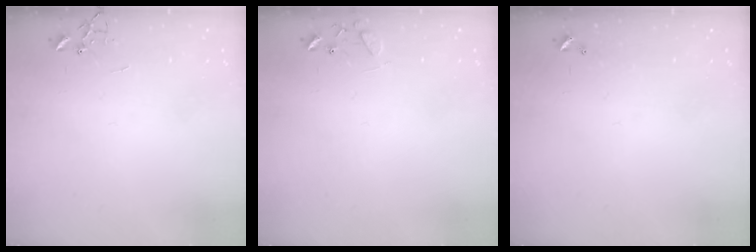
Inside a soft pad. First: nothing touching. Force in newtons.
{"total": 9.0, "press": 9.0, "slide": 0.6}
{"total": 0.0}